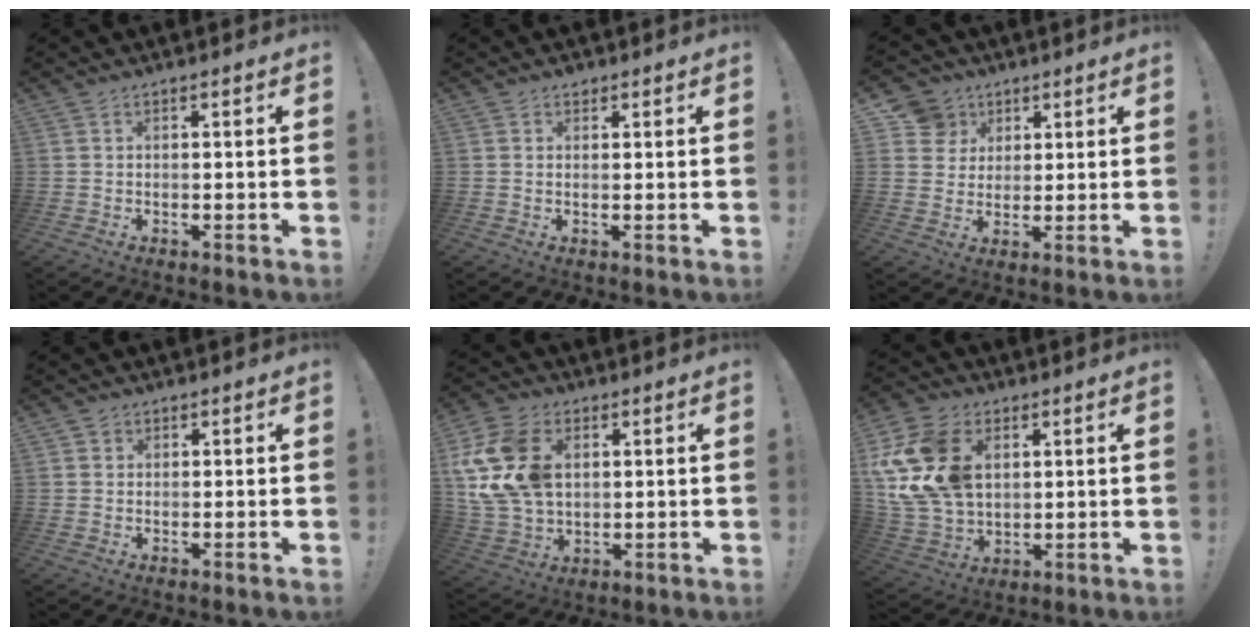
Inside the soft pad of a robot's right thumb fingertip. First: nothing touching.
{"total": 1.2, "force": [0.9, 0.7, 0.4], "torque": [0.007, -0.005, 0.013]}
{"total": 9.2, "force": [4.1, 8.0, 1.8], "torque": [-0.017, -0.027, 0.084]}
{"total": 1.5, "force": [0.8, 1.2, 0.2], "torque": [0.003, -0.002, 0.014]}
{"total": 18.2, "force": [4.3, 13.4, 11.5], "torque": [-0.214, -0.018, 0.083]}
{"total": 20.3, "force": [5.4, 15.0, 12.6], "torque": [-0.235, -0.020, 0.108]}